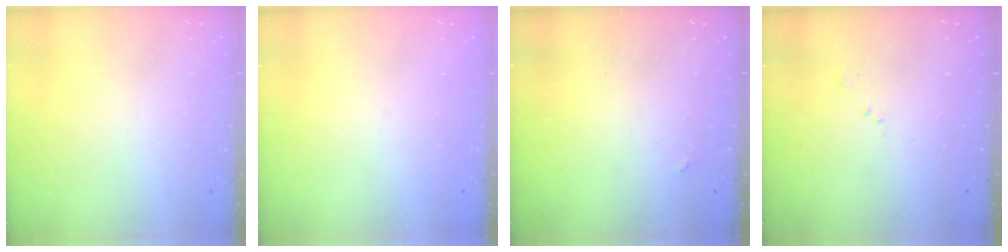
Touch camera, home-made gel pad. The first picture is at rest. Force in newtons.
{"total": 1.1, "press": 1.0, "slide": 0.1}
{"total": 1.4, "press": 1.3, "slide": 0.4}
{"total": 5.7, "press": 5.7, "slide": 0.8}